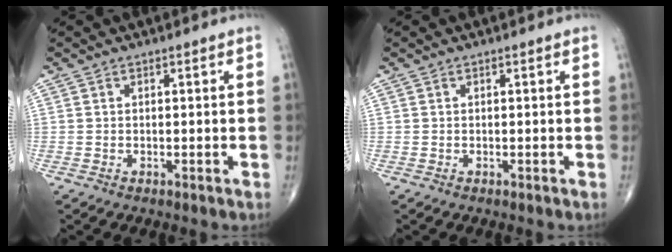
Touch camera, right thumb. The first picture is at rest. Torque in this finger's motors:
{"motor_torque": [0.00, 0.00, 0.00, 0.00, 0.00]}